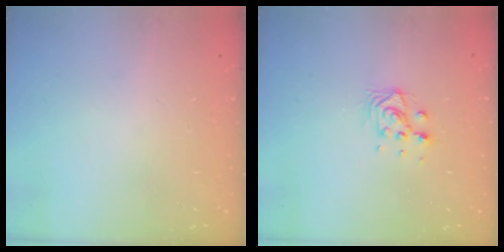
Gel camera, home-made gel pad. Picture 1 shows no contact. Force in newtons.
{"total": 6.4, "press": 6.4, "slide": 0.4}